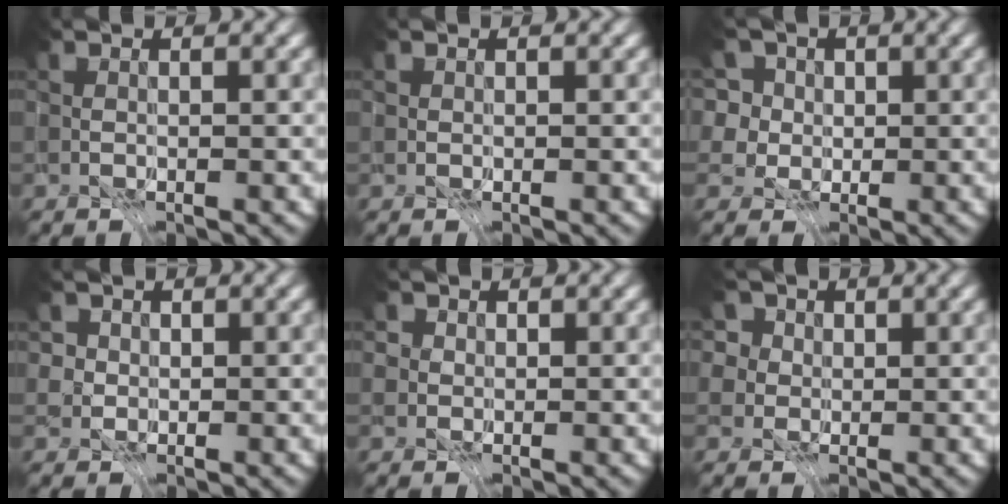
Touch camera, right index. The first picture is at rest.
{"total": 1.1, "force": [0.5, 0.9, 0.5], "torque": [-0.009, 0.004, 0.005]}
{"total": 8.5, "force": [3.8, 6.5, 4.0], "torque": [-0.094, 0.035, 0.047]}
{"total": 4.5, "force": [2.7, 3.1, 1.9], "torque": [-0.025, 0.004, 0.022]}
{"total": 4.9, "force": [2.6, 3.5, 2.1], "torque": [-0.026, 0.005, 0.020]}
{"total": 8.2, "force": [4.6, 5.5, 4.0], "torque": [-0.084, 0.025, 0.056]}